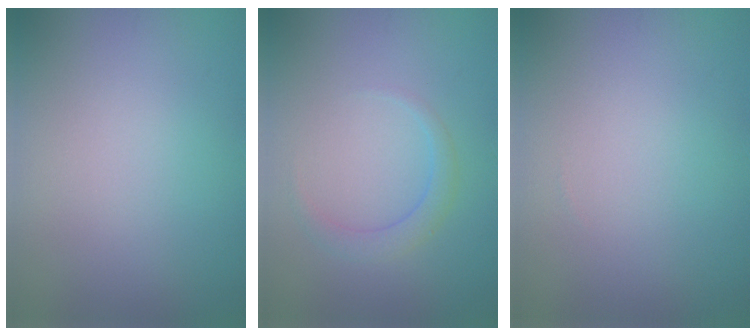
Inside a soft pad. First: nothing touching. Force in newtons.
{"total": 1.7, "press": 1.7, "slide": 0.1}
{"total": 0.0}